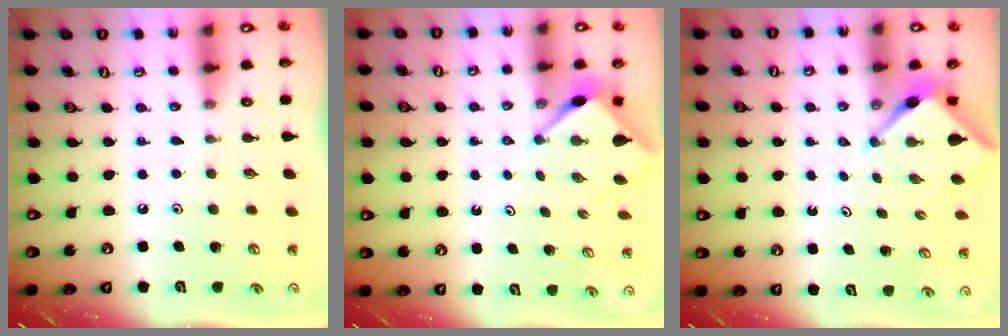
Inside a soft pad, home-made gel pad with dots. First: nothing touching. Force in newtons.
{"total": 2.9, "press": 2.9, "slide": 0.3}
{"total": 3.3, "press": 3.3, "slide": 0.3}